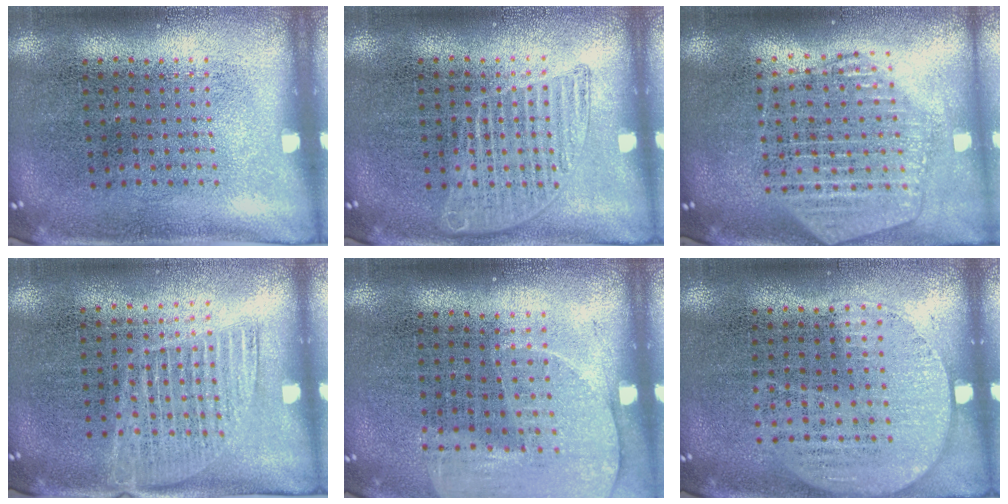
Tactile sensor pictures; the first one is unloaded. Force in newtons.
{"total": 1.6, "press": 1.6, "slide": 0.2}
{"total": 2.1, "press": 1.9, "slide": 0.9}
{"total": 1.3, "press": 1.1, "slide": 0.6}
{"total": 1.3, "press": 1.2, "slide": 0.4}
{"total": 0.7, "press": 0.4, "slide": 0.5}